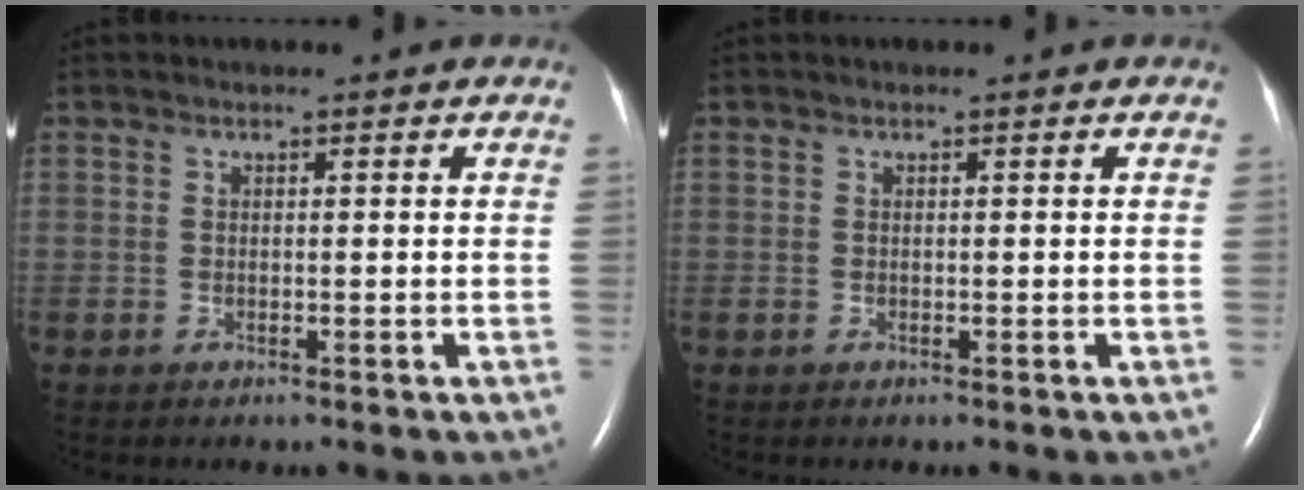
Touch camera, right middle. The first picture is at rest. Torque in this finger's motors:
{"motor_torque": [0.02, -0.02, 0.00, 0.00]}